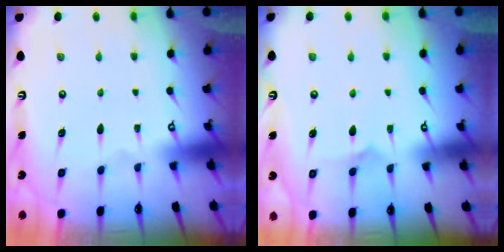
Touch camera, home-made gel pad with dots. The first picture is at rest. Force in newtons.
{"total": 4.7, "press": 4.7, "slide": 0.1}